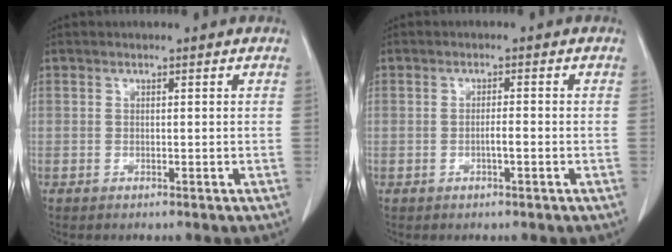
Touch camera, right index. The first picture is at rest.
{"total": 1.9, "force": [-0.6, 0.4, 1.7], "torque": [-0.033, 0.002, -0.010]}